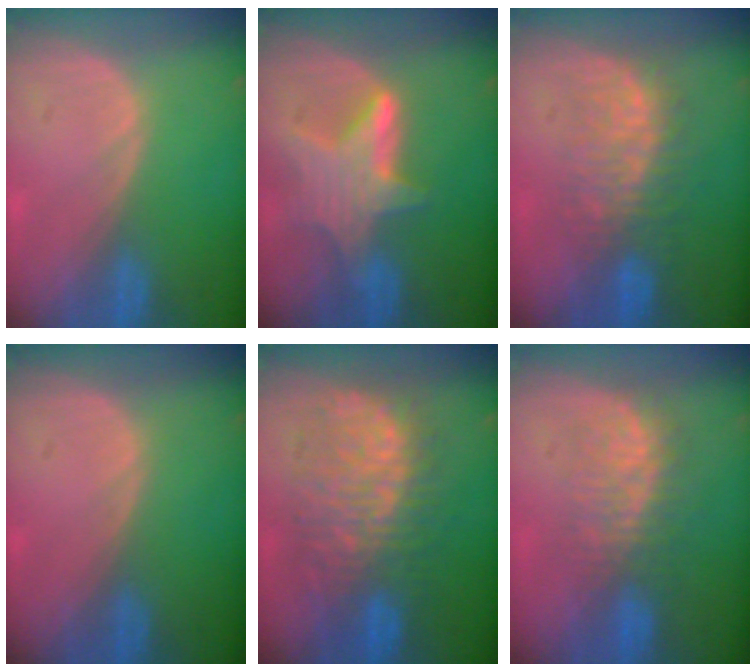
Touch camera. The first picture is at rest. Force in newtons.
{"total": 6.7, "press": 6.5, "slide": 1.7}
{"total": 7.8, "press": 7.6, "slide": 1.3}
{"total": 0.0}
{"total": 11.9, "press": 11.8, "slide": 1.5}
{"total": 7.5, "press": 7.3, "slide": 1.7}